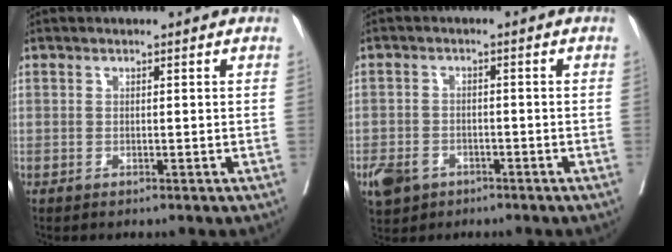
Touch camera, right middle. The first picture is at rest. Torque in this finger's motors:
{"motor_torque": [0.32, -0.27, 0.11, 0.02]}